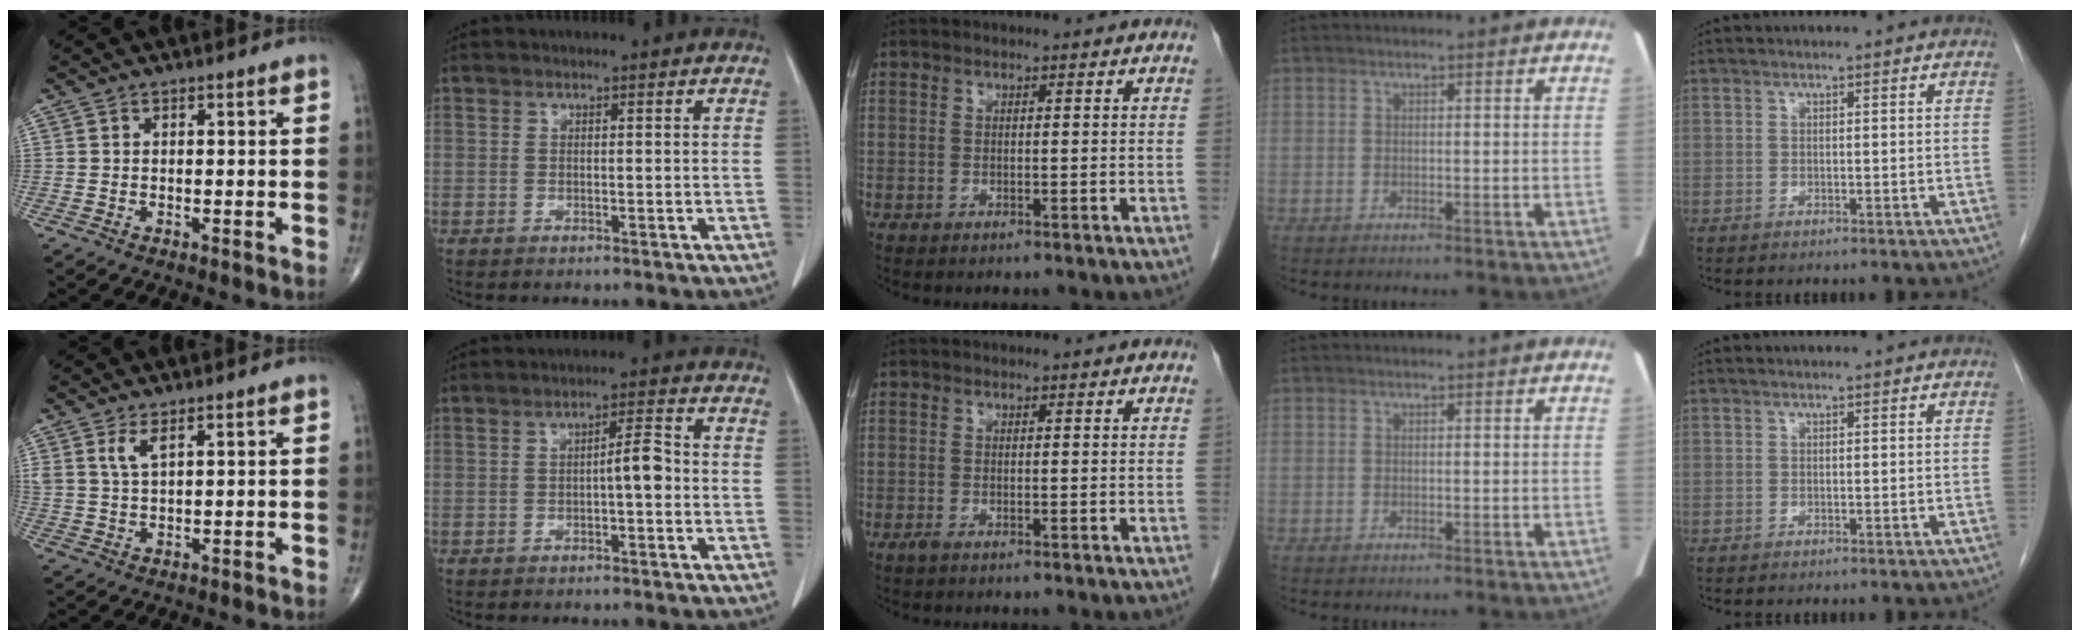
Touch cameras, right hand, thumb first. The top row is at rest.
{"thumb": {"total": 3.1, "force": [1.7, 0.9, 2.3], "torque": [-0.050, -0.008, 0.041]}, "index": {"total": 3.5, "force": [-0.6, 0.5, 3.5], "torque": [-0.050, 0.008, -0.010]}, "middle": {"total": 0.6, "force": [-0.5, 0.1, 0.4], "torque": [-0.011, -0.002, -0.008]}}